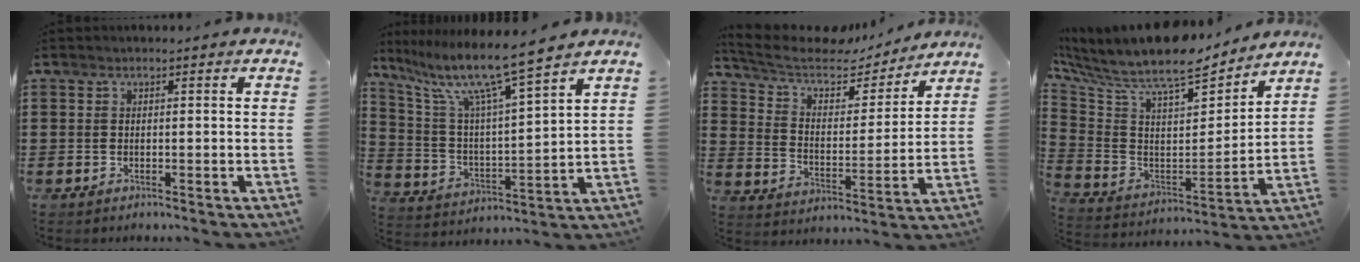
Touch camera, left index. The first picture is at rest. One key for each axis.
{"total": 10.9, "fx": 8.7, "fy": 0.0, "fz": 6.5, "tx": -0.159, "ty": -0.054, "tz": 0.142}
{"total": 7.4, "fx": 6.2, "fy": 2.8, "fz": 3.1, "tx": -0.090, "ty": -0.031, "tz": 0.104}
{"total": 9.7, "fx": 8.6, "fy": 2.1, "fz": 3.9, "tx": -0.118, "ty": -0.070, "tz": 0.147}